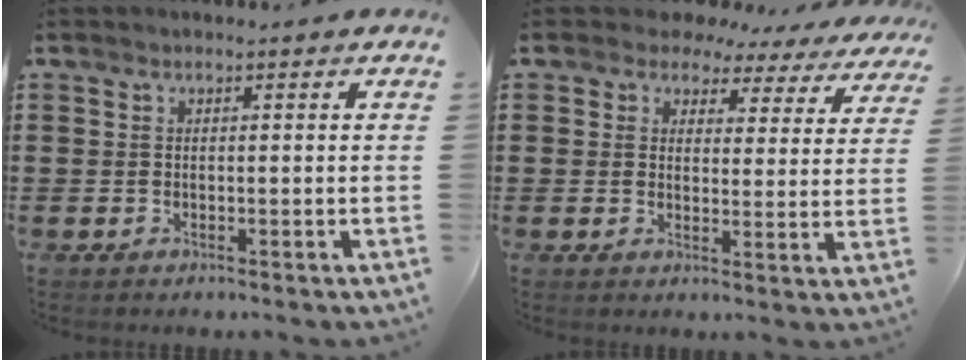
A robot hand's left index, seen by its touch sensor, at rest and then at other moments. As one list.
[{"total": 4.1, "force": [3.5, 2.0, 0.8], "torque": [-0.029, -0.017, 0.057]}]